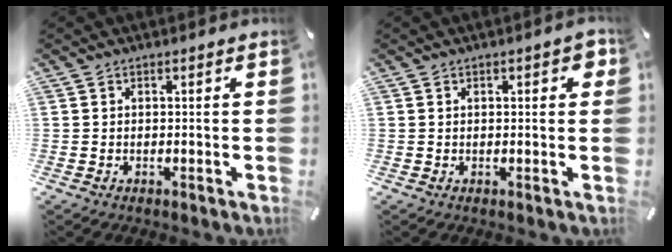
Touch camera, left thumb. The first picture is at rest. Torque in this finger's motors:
{"motor_torque": [0.15, -0.30, -0.15, 0.21, -0.01]}